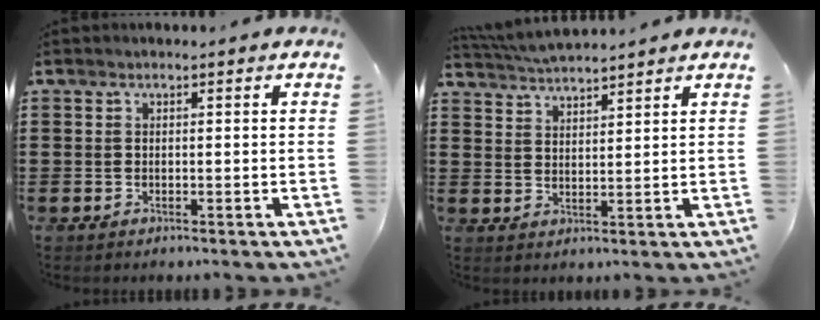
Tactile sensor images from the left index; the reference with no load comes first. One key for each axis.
{"total": 4.2, "fx": 4.2, "fy": 0.0, "fz": 0.5, "tx": -0.024, "ty": -0.014, "tz": 0.077}